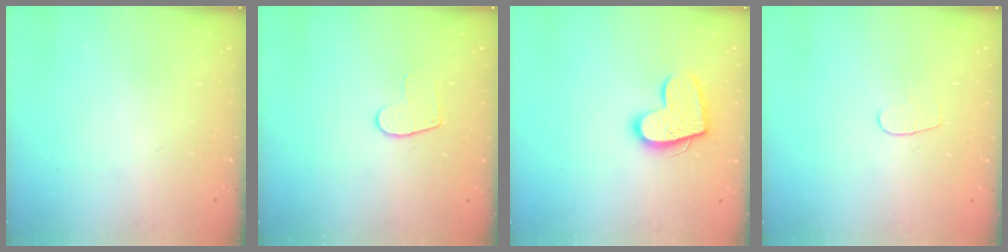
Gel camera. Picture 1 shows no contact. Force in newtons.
{"total": 6.4, "press": 6.4, "slide": 0.6}
{"total": 14.2, "press": 14.2, "slide": 1.0}
{"total": 3.6, "press": 3.6, "slide": 0.3}